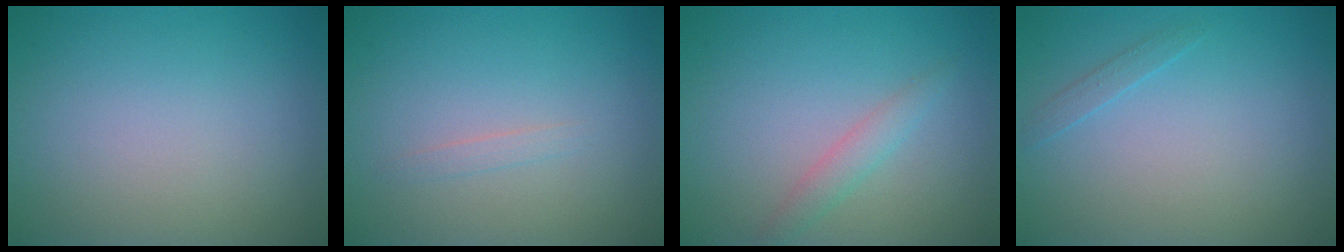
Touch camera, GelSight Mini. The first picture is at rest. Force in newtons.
{"total": 0.7, "press": 0.7, "slide": 0.1}
{"total": 1.6, "press": 1.6, "slide": 0.0}
{"total": 0.8, "press": 0.8, "slide": 0.1}